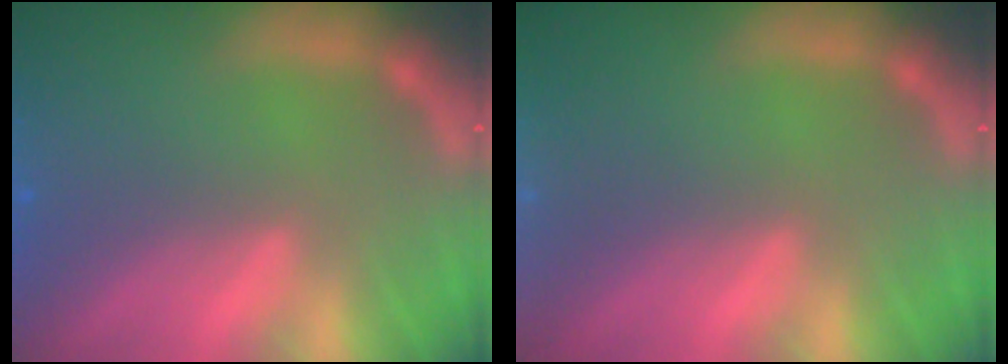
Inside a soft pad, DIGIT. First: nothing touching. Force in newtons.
{"total": 5.5}